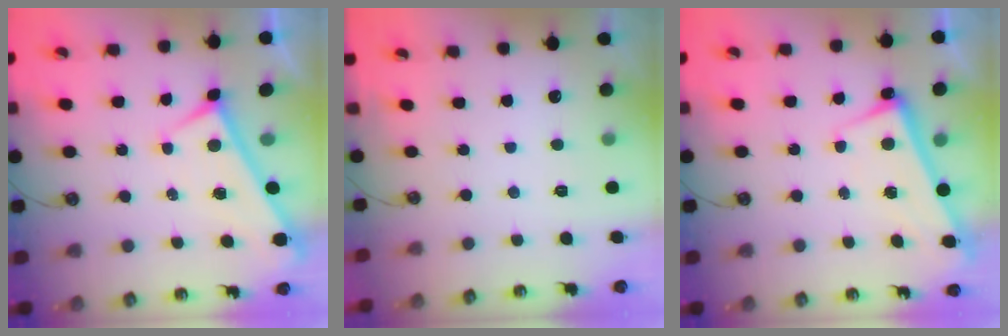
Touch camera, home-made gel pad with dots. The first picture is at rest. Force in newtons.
{"total": 0.0}
{"total": 2.6, "press": 2.4, "slide": 0.9}